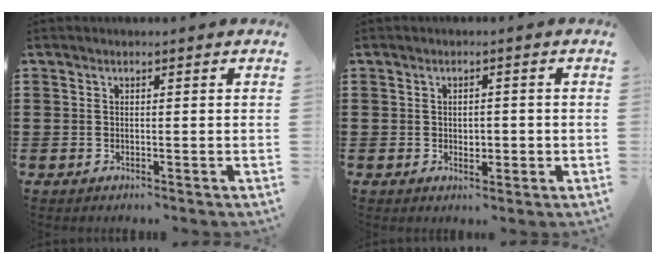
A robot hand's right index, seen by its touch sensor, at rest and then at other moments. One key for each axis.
{"total": 1.7, "fx": -0.3, "fy": 1.2, "fz": 1.1, "tx": -0.024, "ty": 0.005, "tz": -0.007}